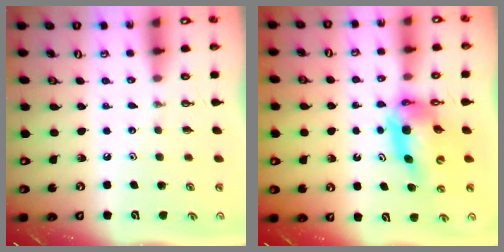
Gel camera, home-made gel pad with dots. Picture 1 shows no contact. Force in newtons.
{"total": 10.3, "press": 10.2, "slide": 1.2}